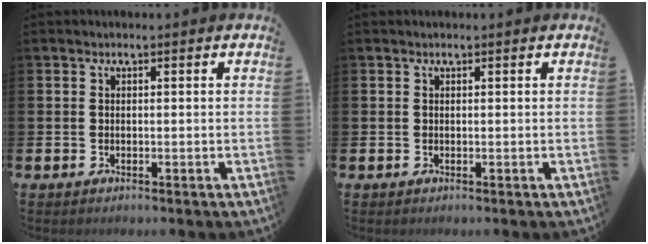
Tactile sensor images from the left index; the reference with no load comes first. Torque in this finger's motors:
{"motor_torque": [-0.10, -1.09, -0.23, -0.07]}